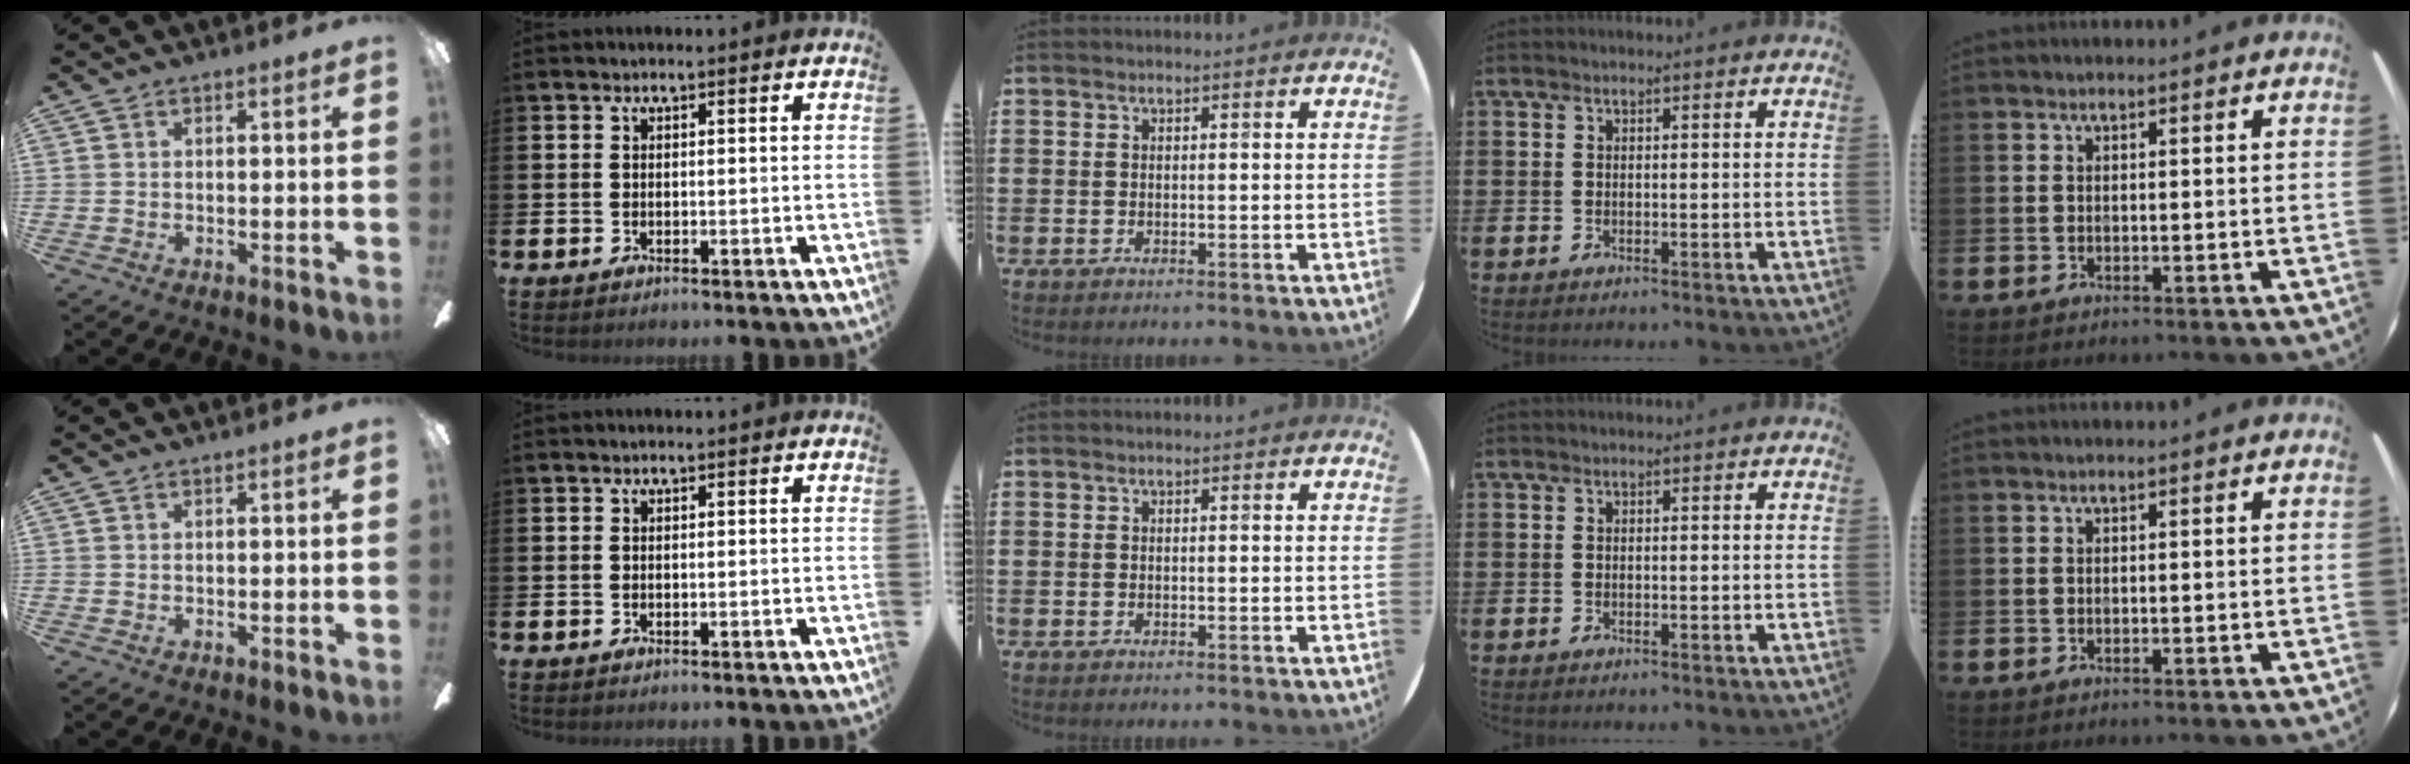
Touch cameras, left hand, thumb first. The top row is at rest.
{}